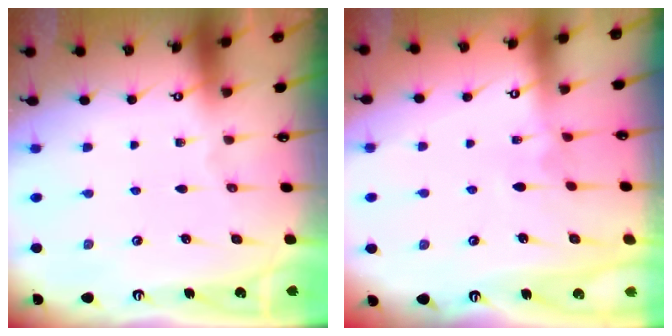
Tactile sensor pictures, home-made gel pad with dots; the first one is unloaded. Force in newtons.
{"total": 3.8, "press": 3.8, "slide": 0.1}